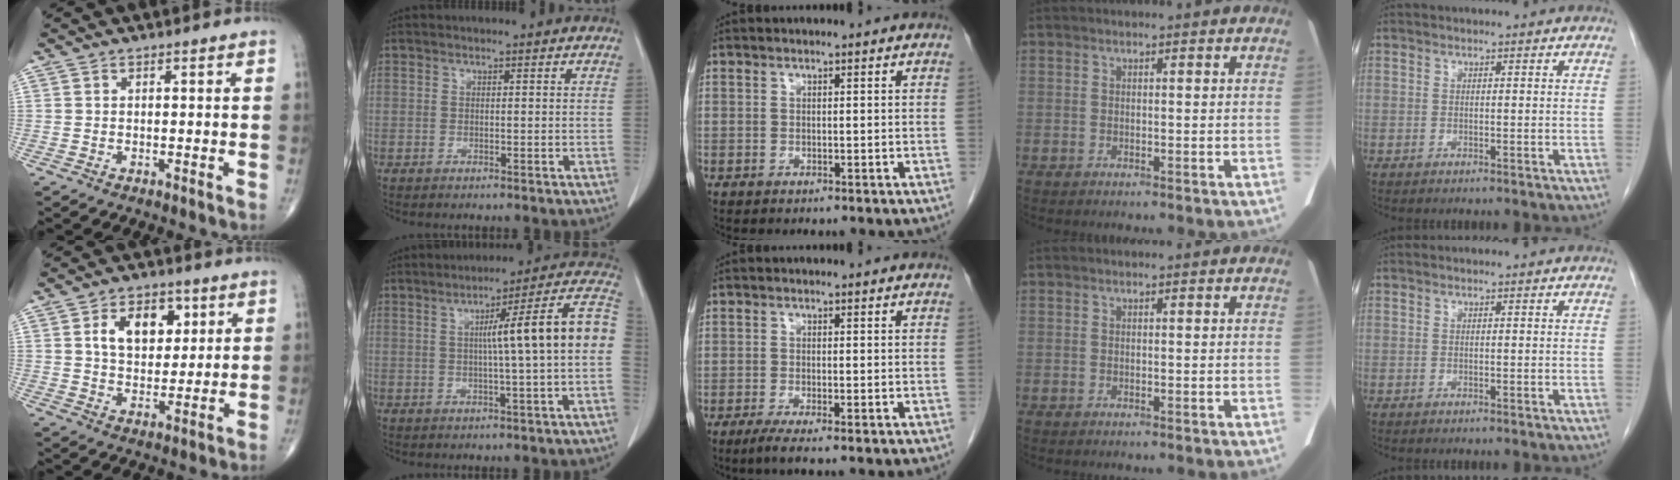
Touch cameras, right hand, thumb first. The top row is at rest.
{"thumb": {"total": 10.4, "force": [3.5, 6.9, 7.0], "torque": [-0.077, -0.008, 0.060]}, "index": {"total": 12.8, "force": [0.3, -0.9, 12.8], "torque": [-0.175, 0.027, -0.003]}, "middle": {"total": 2.3, "force": [-1.5, 0.0, 1.8], "torque": [-0.037, -0.008, -0.030]}}